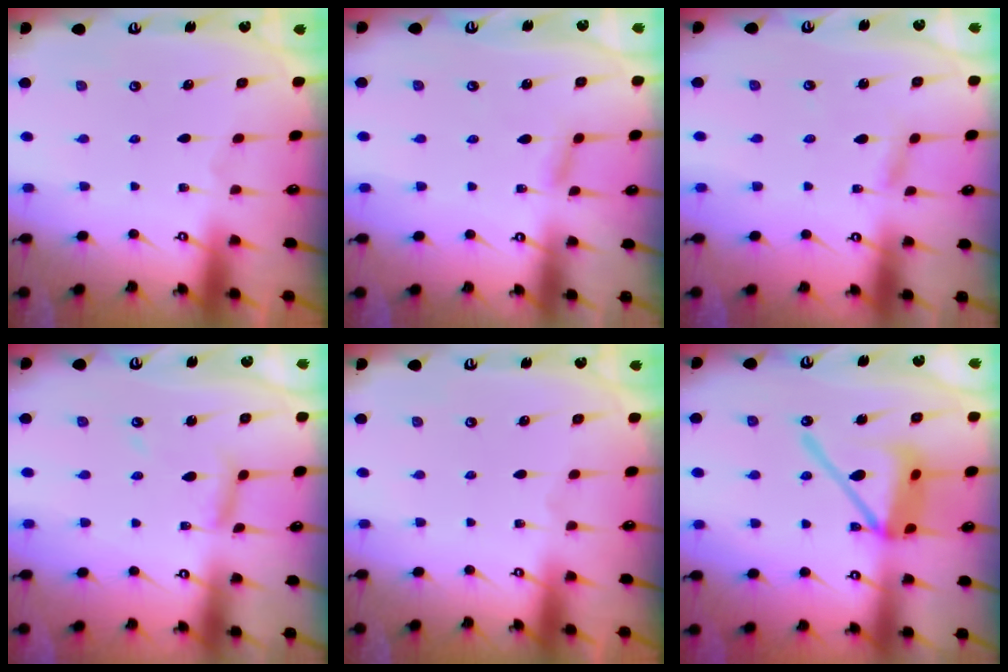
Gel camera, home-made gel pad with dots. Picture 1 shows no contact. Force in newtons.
{"total": 4.5, "press": 4.5, "slide": 0.3}
{"total": 1.9, "press": 1.9, "slide": 0.1}
{"total": 7.2, "press": 7.2, "slide": 0.5}
{"total": 0.0}
{"total": 14.8, "press": 14.7, "slide": 1.9}